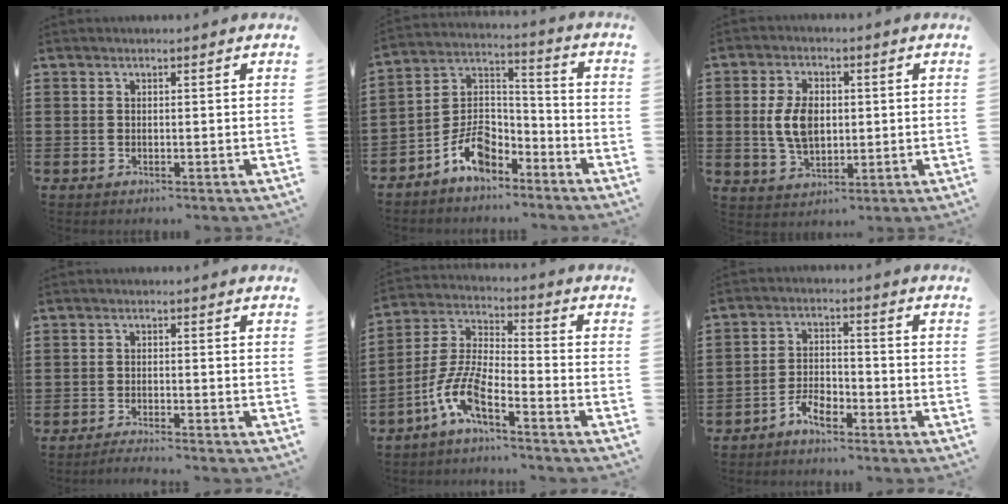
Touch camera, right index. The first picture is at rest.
{"total": 8.1, "force": [-5.5, 4.6, 3.8], "torque": [-0.090, 0.009, -0.107]}
{"total": 7.0, "force": [0.4, 4.4, 5.5], "torque": [-0.125, 0.005, 0.000]}
{"total": 1.8, "force": [-1.8, -0.3, 0.3], "torque": [-0.006, 0.002, -0.036]}
{"total": 8.1, "force": [-5.4, 1.7, 5.8], "torque": [-0.156, -0.020, -0.112]}
{"total": 4.0, "force": [-3.2, 1.4, 2.0], "torque": [-0.051, 0.004, -0.065]}